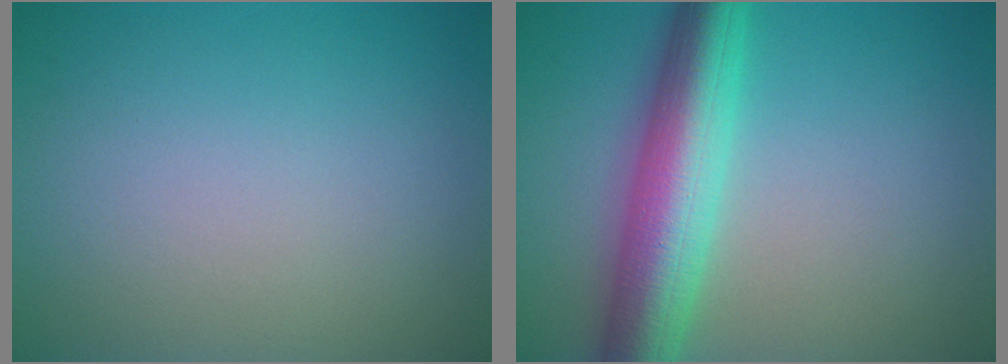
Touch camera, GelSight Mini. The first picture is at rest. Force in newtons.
{"total": 8.0, "press": 8.0, "slide": 0.1}